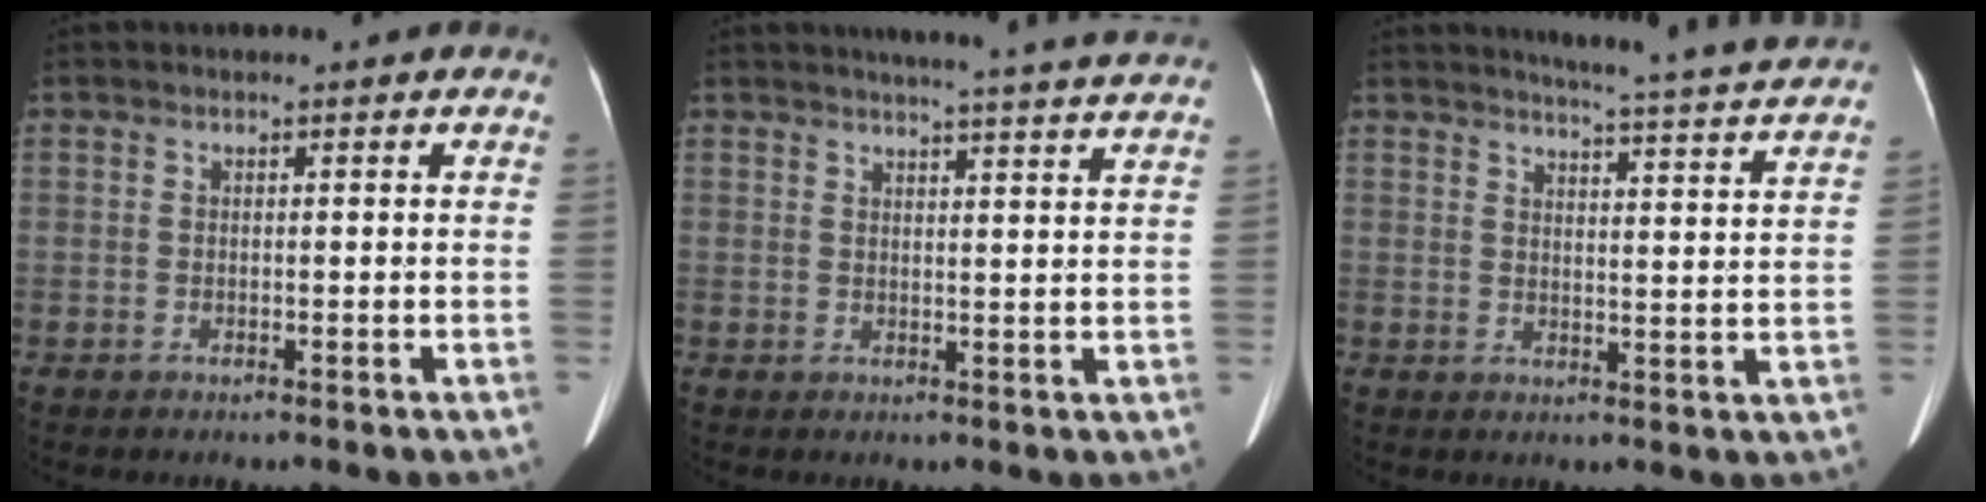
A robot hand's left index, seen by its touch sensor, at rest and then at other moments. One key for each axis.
{"total": 14.2, "fx": 13.1, "fy": -0.7, "fz": 5.6, "tx": -0.079, "ty": -0.023, "tz": 0.144}
{"total": 15.5, "fx": 14.7, "fy": -1.4, "fz": 4.7, "tx": -0.076, "ty": -0.056, "tz": 0.165}